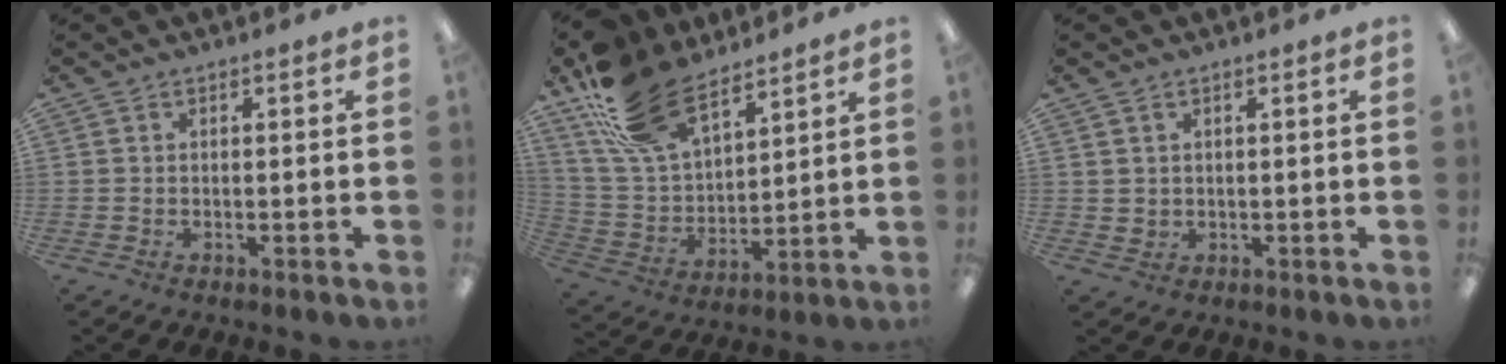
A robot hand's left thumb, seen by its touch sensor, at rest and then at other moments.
{"total": 20.6, "force": [14.0, 10.4, 10.8], "torque": [-0.230, -0.059, 0.261]}
{"total": 1.7, "force": [1.1, 1.2, 0.3], "torque": [-0.007, 0.001, 0.021]}